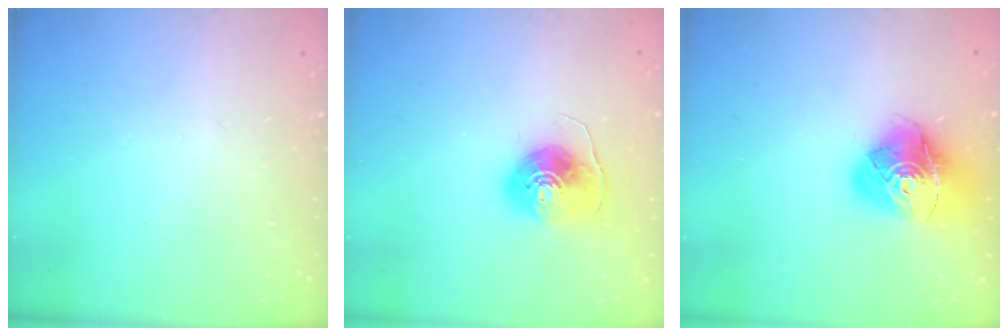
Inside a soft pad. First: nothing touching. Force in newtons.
{"total": 8.3, "press": 8.3, "slide": 0.6}
{"total": 16.4, "press": 16.3, "slide": 1.8}